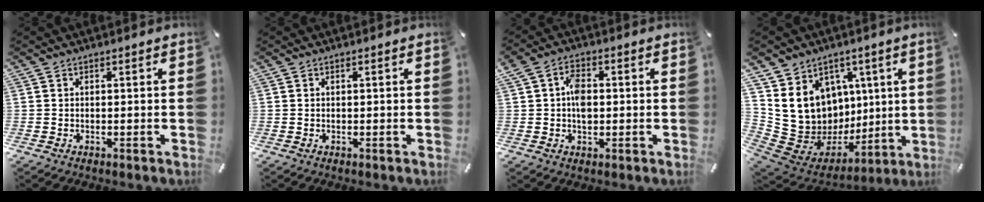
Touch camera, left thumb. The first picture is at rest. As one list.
[{"total": 0.0}, {"total": 5.6, "force": [0.3, 3.6, 4.2], "torque": [-0.066, 0.003, 0.002]}, {"total": 14.8, "force": [3.2, 13.5, 5.1], "torque": [-0.103, -0.049, 0.087]}]